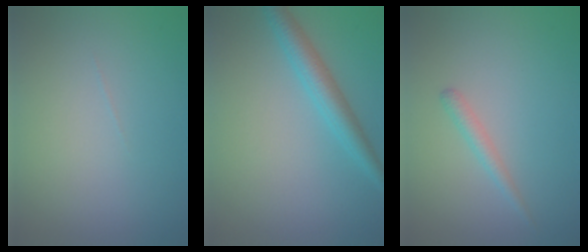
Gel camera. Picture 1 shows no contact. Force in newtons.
{"total": 3.1, "press": 3.1, "slide": 0.1}
{"total": 1.4, "press": 1.4, "slide": 0.0}